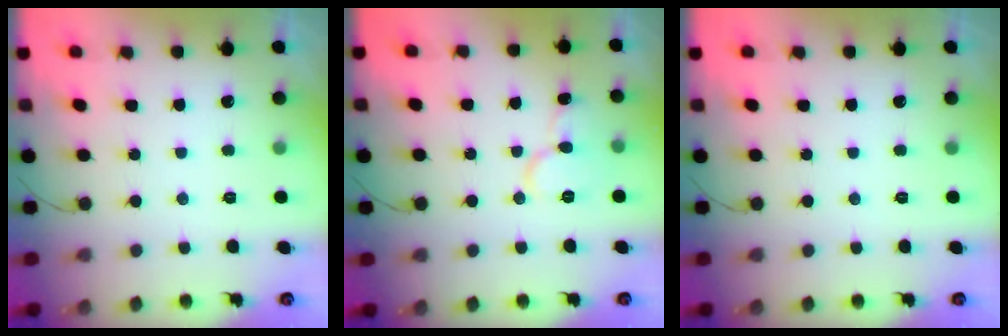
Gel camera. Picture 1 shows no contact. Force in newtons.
{"total": 8.0, "press": 7.9, "slide": 1.0}
{"total": 0.0}